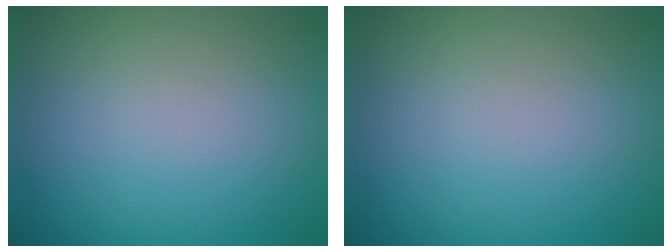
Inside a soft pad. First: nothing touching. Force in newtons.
{"total": 0.0}